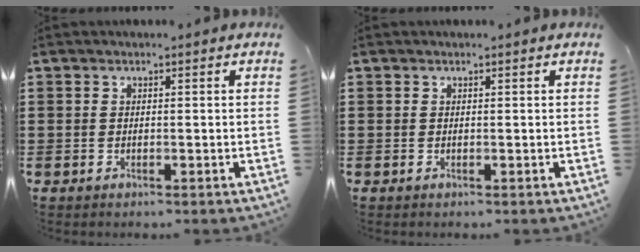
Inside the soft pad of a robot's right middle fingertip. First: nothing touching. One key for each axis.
{"total": 0.0}